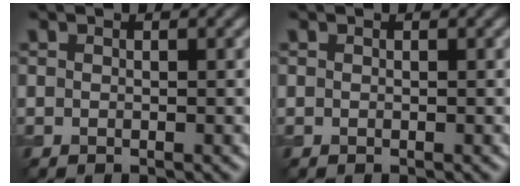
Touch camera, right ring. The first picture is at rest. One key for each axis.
{"total": 0.0}